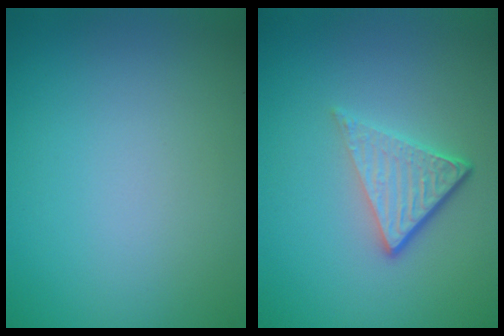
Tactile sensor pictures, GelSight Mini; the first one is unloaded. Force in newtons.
{"total": 4.1, "press": 2.8, "slide": 3.1}